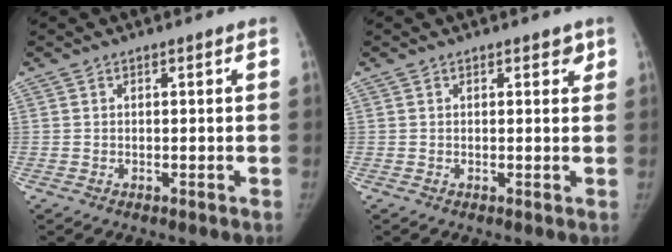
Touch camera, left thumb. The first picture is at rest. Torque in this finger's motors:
{"motor_torque": [0.46, 0.23, 0.20, -0.25, 0.05]}